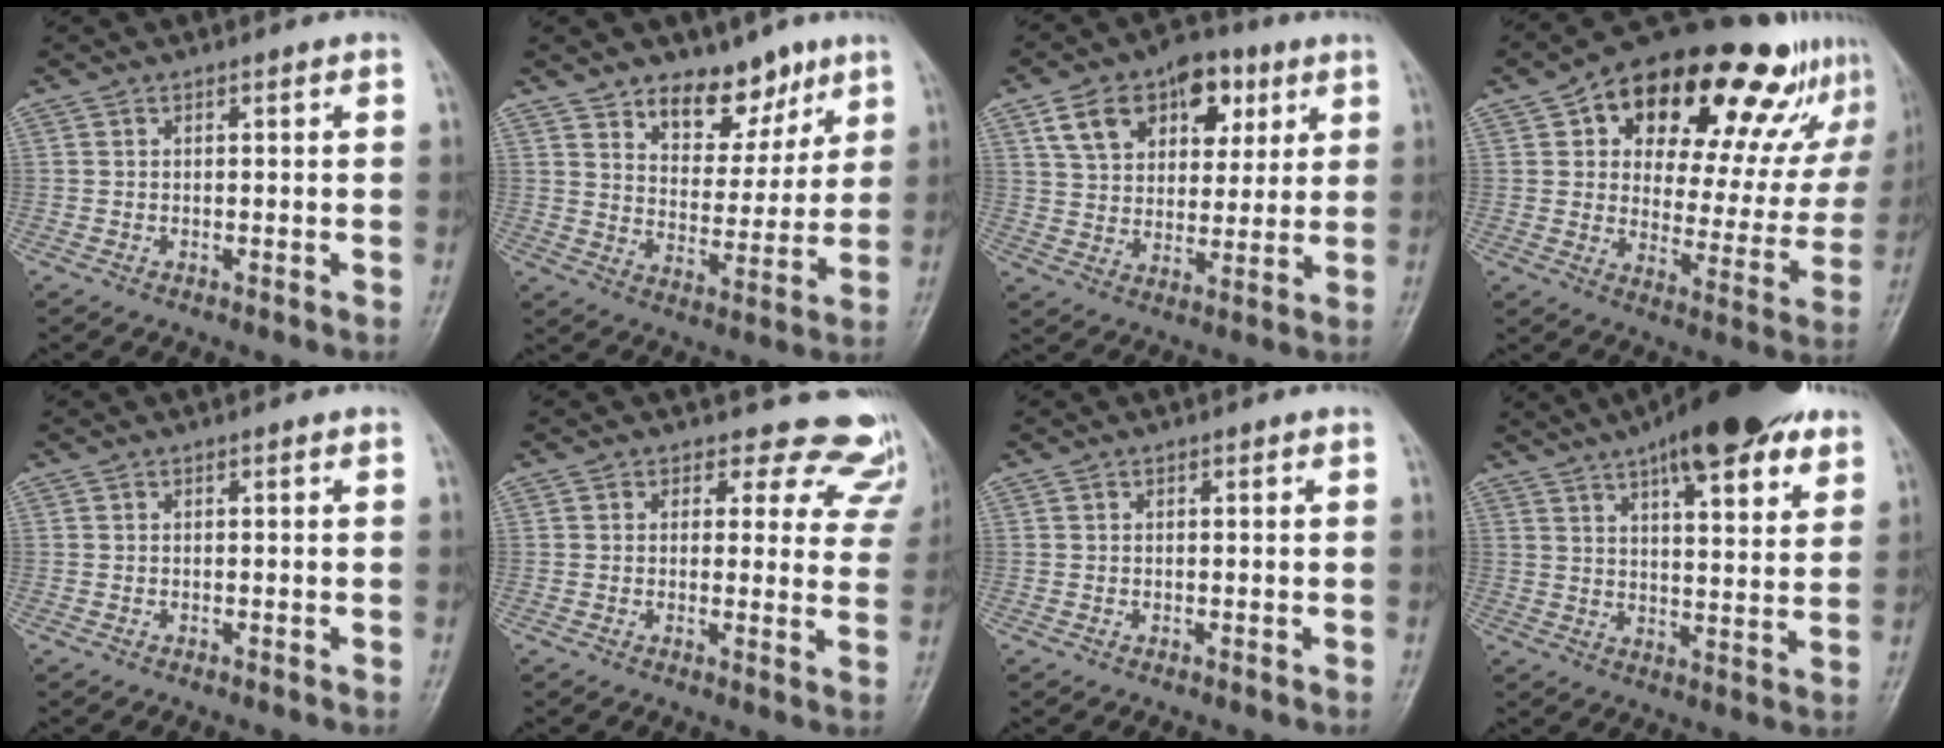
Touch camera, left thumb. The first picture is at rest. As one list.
[{"total": 10.8, "force": [7.5, 6.4, 4.5], "torque": [-0.028, -0.048, 0.123]}, {"total": 16.1, "force": [7.4, 10.5, 9.6], "torque": [-0.115, -0.003, 0.126]}, {"total": 27.5, "force": [16.2, 12.9, 18.2], "torque": [-0.212, -0.022, 0.235]}, {"total": 0.0}, {"total": 12.8, "force": [11.3, 5.9, 1.4], "torque": [0.045, -0.076, 0.093]}, {"total": 0.0}, {"total": 20.4, "force": [12.7, 6.3, 14.7], "torque": [-0.193, -0.027, 0.185]}]